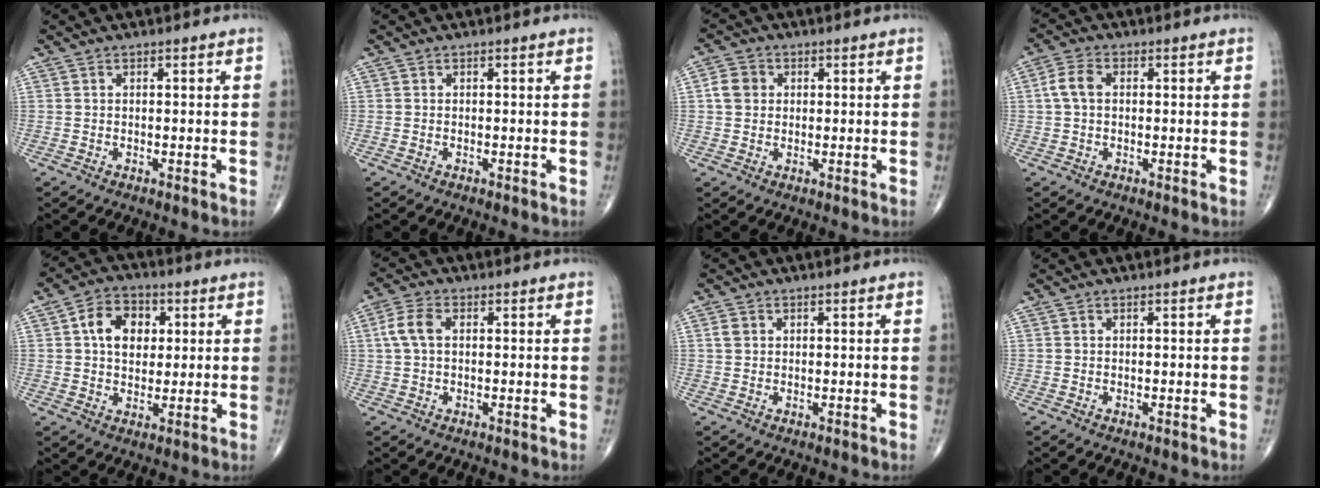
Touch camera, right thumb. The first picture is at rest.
{"total": 0.0}
{"total": 4.1, "force": [0.6, 3.6, 1.9], "torque": [-0.026, 0.007, 0.005]}
{"total": 4.2, "force": [0.5, 2.7, 3.3], "torque": [-0.073, 0.013, 0.005]}
{"total": 9.0, "force": [2.1, 6.6, 5.7], "torque": [-0.065, 0.005, 0.029]}
{"total": 5.0, "force": [0.8, 2.9, 4.0], "torque": [-0.094, 0.014, 0.014]}
{"total": 1.5, "force": [0.4, 1.3, 0.7], "torque": [-0.011, 0.003, 0.009]}
{"total": 0.0}